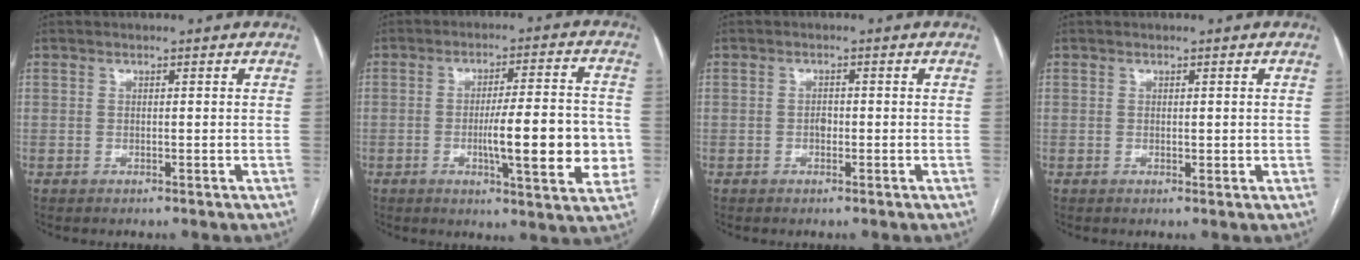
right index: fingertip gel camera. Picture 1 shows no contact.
{"total": 13.3, "force": [-2.2, 2.0, 13.0], "torque": [-0.184, 0.001, -0.031]}
{"total": 1.2, "force": [-0.3, 0.8, 0.8], "torque": [-0.014, 0.003, -0.006]}
{"total": 1.0, "force": [0.2, 0.6, 0.8], "torque": [-0.010, -0.003, 0.004]}